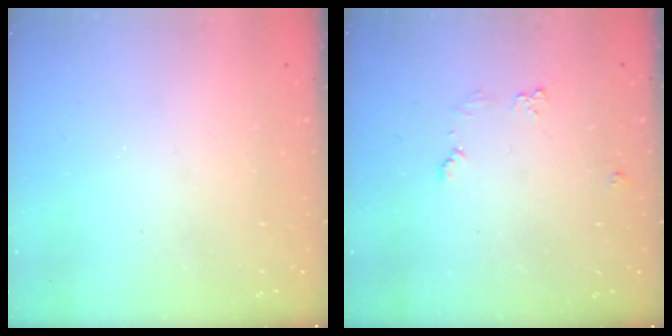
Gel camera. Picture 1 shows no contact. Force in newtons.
{"total": 5.2, "press": 5.1, "slide": 0.8}